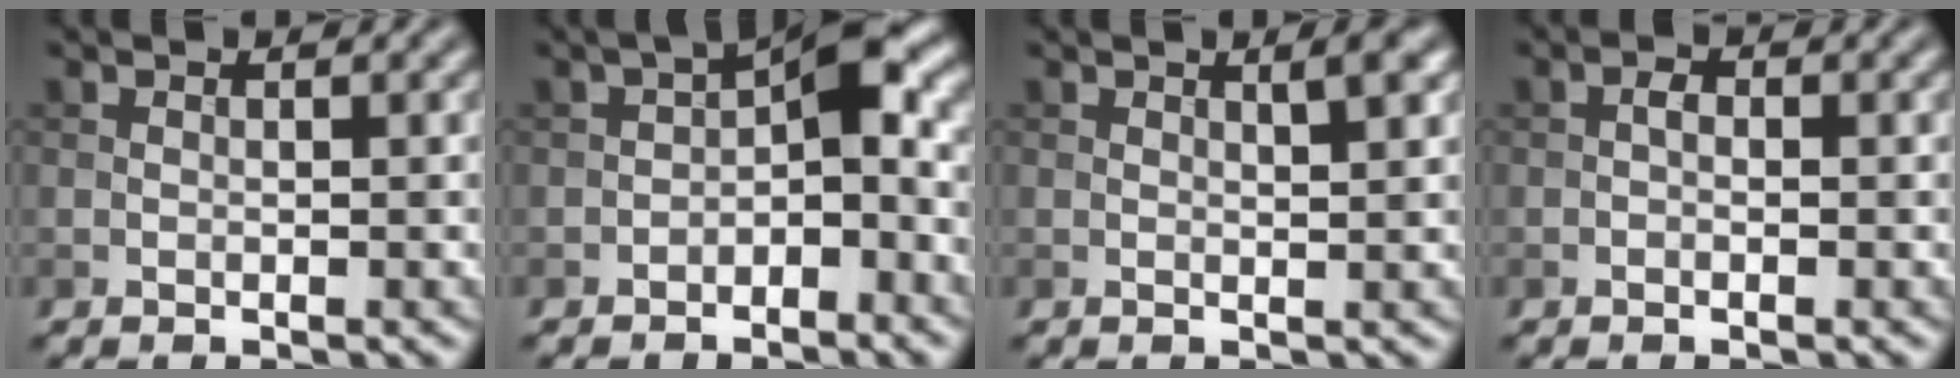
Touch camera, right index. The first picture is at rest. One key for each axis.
{"total": 4.7, "fx": -1.4, "fy": 2.0, "fz": 4.0, "tx": -0.049, "ty": 0.018, "tz": -0.034}
{"total": 1.9, "fx": 1.0, "fy": 0.4, "fz": 1.6, "tx": -0.017, "ty": 0.002, "tz": 0.013}
{"total": 1.1, "fx": -0.3, "fy": 0.5, "fz": 1.0, "tx": -0.017, "ty": 0.002, "tz": -0.007}